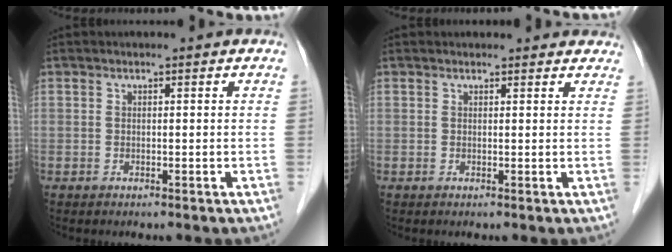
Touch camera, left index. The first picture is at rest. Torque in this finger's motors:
{"motor_torque": [0.33, -0.31, 0.00, 0.00]}